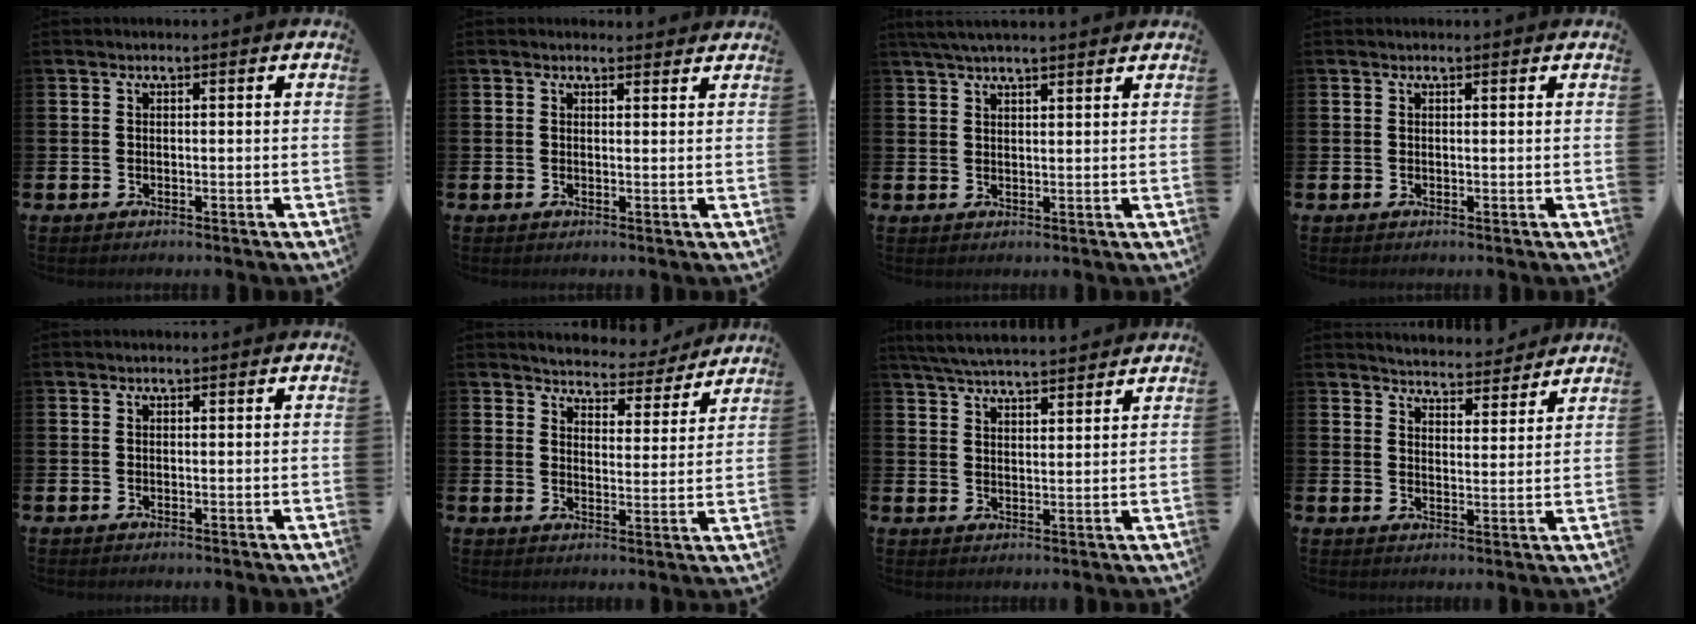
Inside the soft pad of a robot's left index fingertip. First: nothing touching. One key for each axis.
{"total": 1.2, "fx": 1.1, "fy": 0.4, "fz": 0.0, "tx": 0.005, "ty": -0.001, "tz": 0.019}
{"total": 4.9, "fx": 4.8, "fy": 0.5, "fz": 1.1, "tx": -0.042, "ty": -0.011, "tz": 0.090}
{"total": 0.0}
{"total": 0.0}
{"total": 4.9, "fx": 4.8, "fy": 1.1, "fz": 0.0, "tx": -0.016, "ty": -0.041, "tz": 0.080}
{"total": 5.4, "fx": 5.3, "fy": 0.4, "fz": 1.0, "tx": -0.044, "ty": -0.021, "tz": 0.098}
{"total": 4.8, "fx": 4.8, "fy": 0.5, "fz": -0.2, "tx": -0.006, "ty": -0.041, "tz": 0.082}